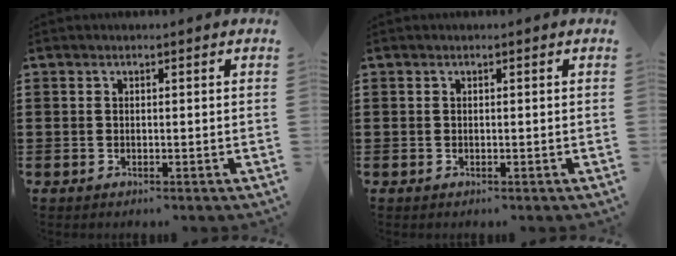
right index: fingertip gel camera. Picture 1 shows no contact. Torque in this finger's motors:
{"motor_torque": [0.00, 0.00, 0.00, -0.01]}